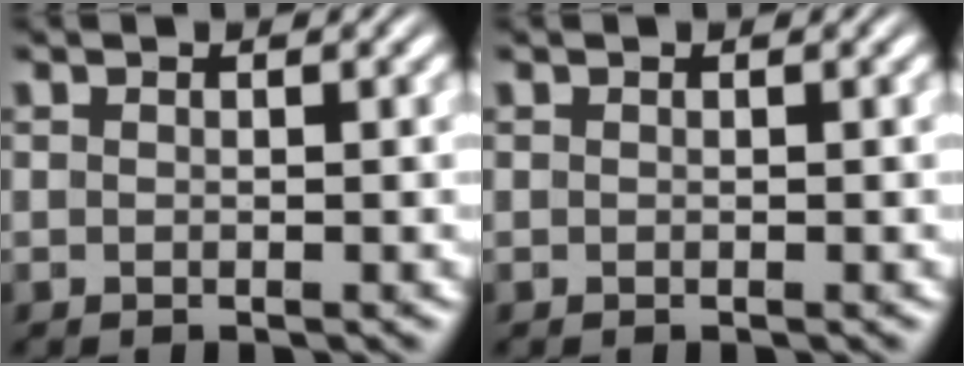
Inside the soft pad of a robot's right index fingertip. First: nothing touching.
{"total": 0.0}